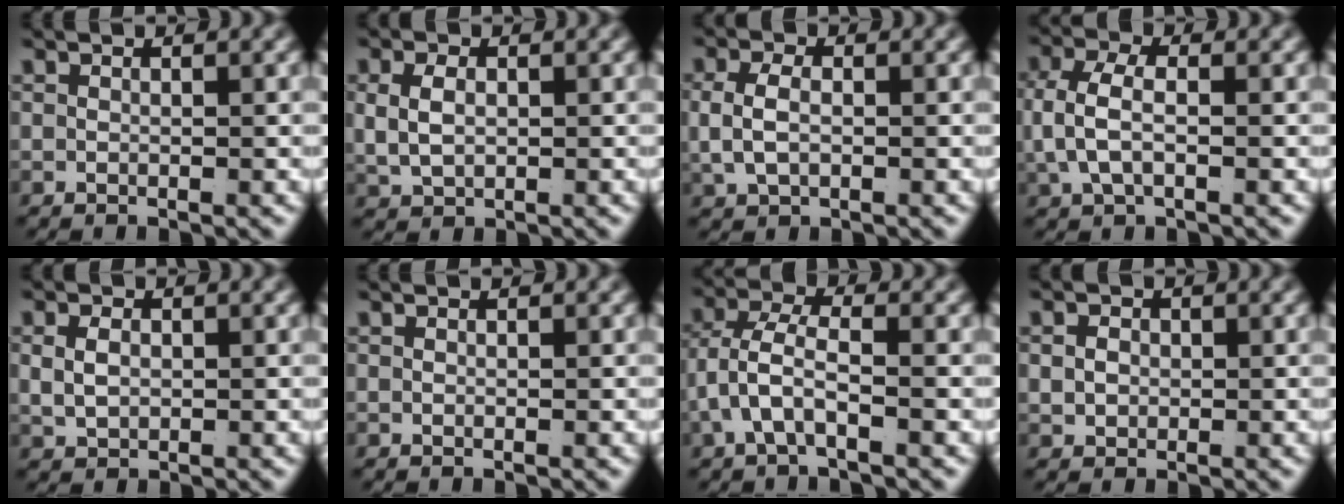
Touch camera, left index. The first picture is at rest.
{"total": 3.0, "force": [0.5, 2.2, 2.0], "torque": [-0.047, -0.006, 0.020]}
{"total": 2.8, "force": [0.1, 1.8, 2.2], "torque": [-0.057, -0.007, 0.010]}
{"total": 3.9, "force": [0.0, 2.2, 3.2], "torque": [-0.079, -0.011, 0.008]}
{"total": 1.8, "force": [0.3, 1.2, 1.3], "torque": [-0.028, -0.008, 0.017]}
{"total": 0.0}
{"total": 3.8, "force": [-0.6, 2.4, 2.9], "torque": [-0.071, -0.020, -0.002]}
{"total": 1.6, "force": [0.0, 1.3, 0.9], "torque": [-0.025, -0.013, 0.010]}